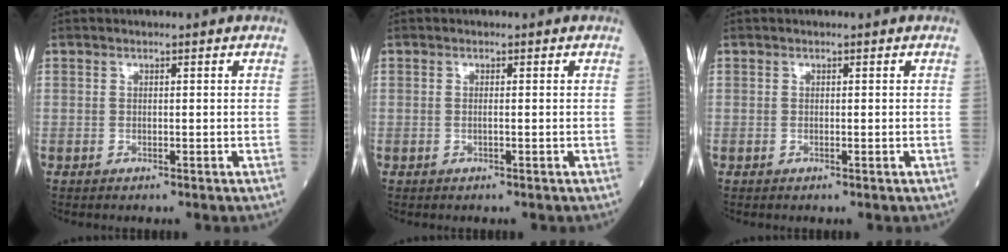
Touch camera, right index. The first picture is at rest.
{"total": 0.6, "force": [-0.1, -0.1, 0.5], "torque": [-0.014, -0.001, -0.002]}
{"total": 0.0}